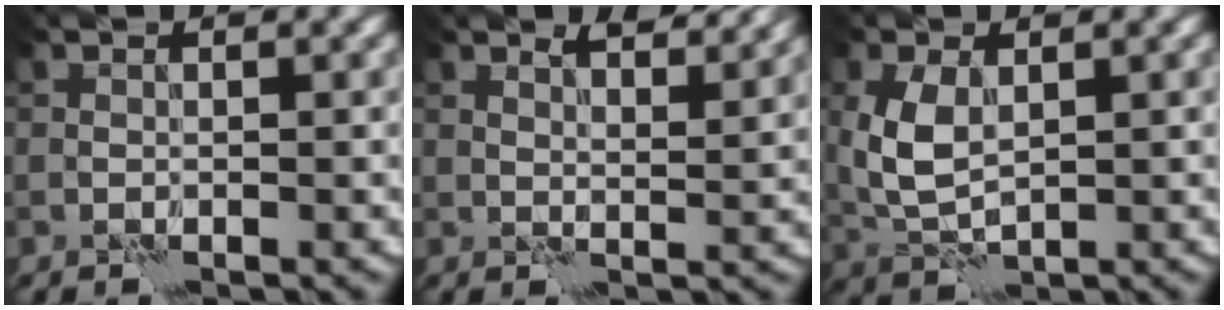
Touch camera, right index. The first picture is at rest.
{"total": 4.0, "force": [3.2, 1.0, 2.2], "torque": [-0.033, 0.003, 0.040]}
{"total": 4.4, "force": [0.8, 2.5, 3.5], "torque": [-0.087, 0.005, 0.021]}